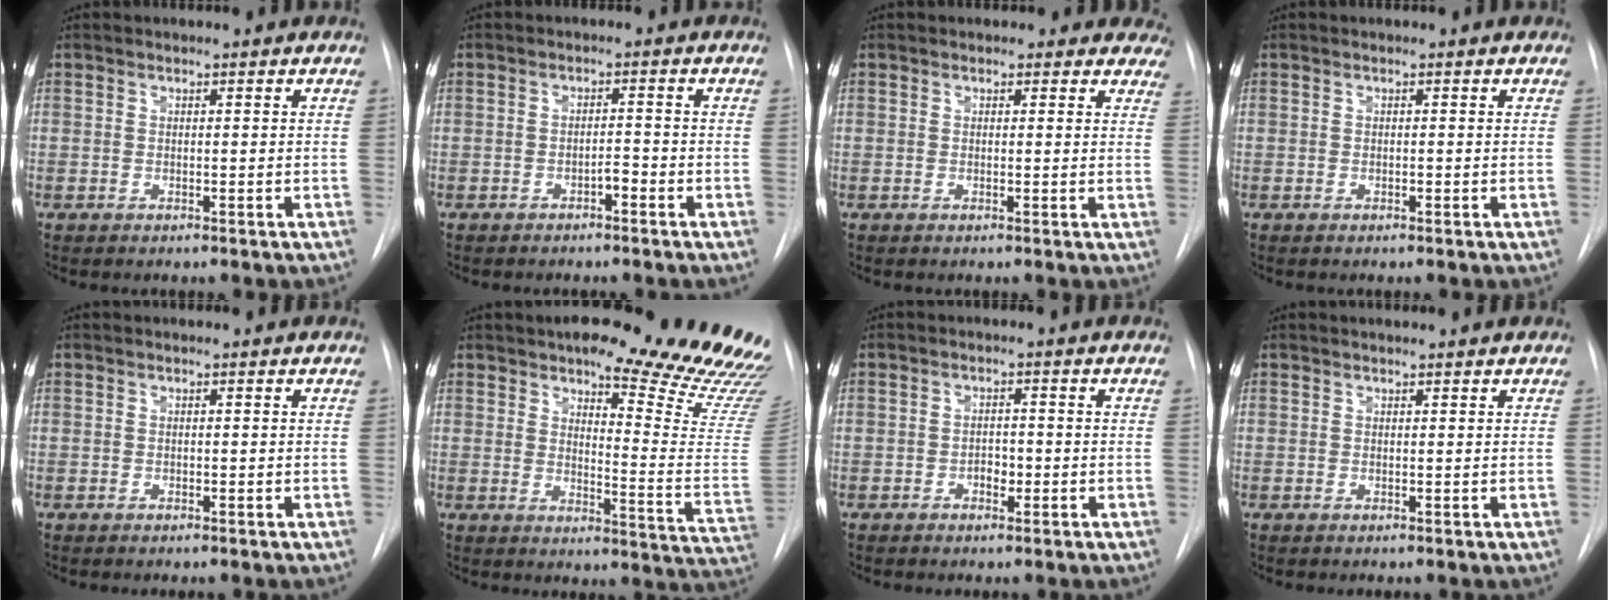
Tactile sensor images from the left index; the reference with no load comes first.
{"total": 1.7, "force": [-1.2, 0.5, 1.1], "torque": [-0.017, 0.003, -0.020]}
{"total": 6.3, "force": [5.5, 2.9, 0.4], "torque": [0.036, -0.008, 0.028]}
{"total": 0.0}
{"total": 0.0}
{"total": 22.2, "force": [18.9, 2.7, 11.3], "torque": [-0.138, -0.091, 0.213]}
{"total": 2.0, "force": [-0.8, 1.3, 1.3], "torque": [-0.016, 0.007, -0.012]}
{"total": 2.0, "force": [1.9, 0.2, 0.6], "torque": [-0.009, 0.016, 0.024]}